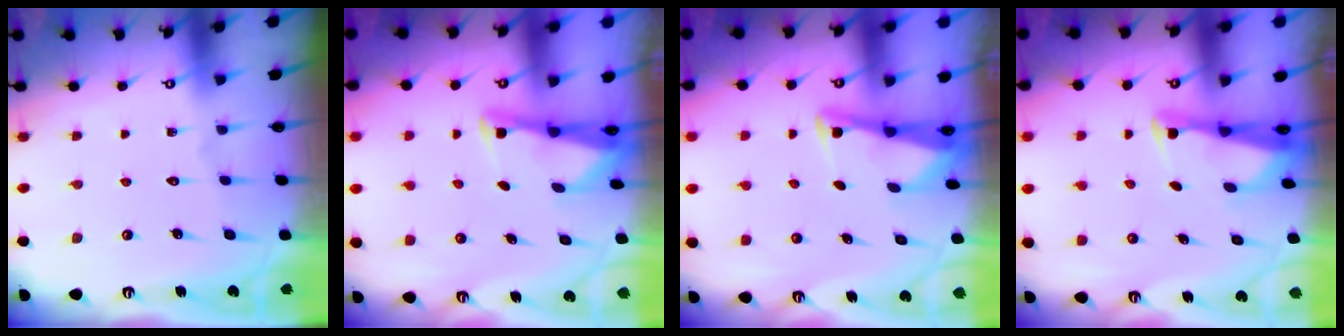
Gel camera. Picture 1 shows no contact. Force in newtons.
{"total": 2.7, "press": 2.7, "slide": 0.3}
{"total": 2.8, "press": 2.8, "slide": 0.2}
{"total": 2.8, "press": 2.7, "slide": 0.6}